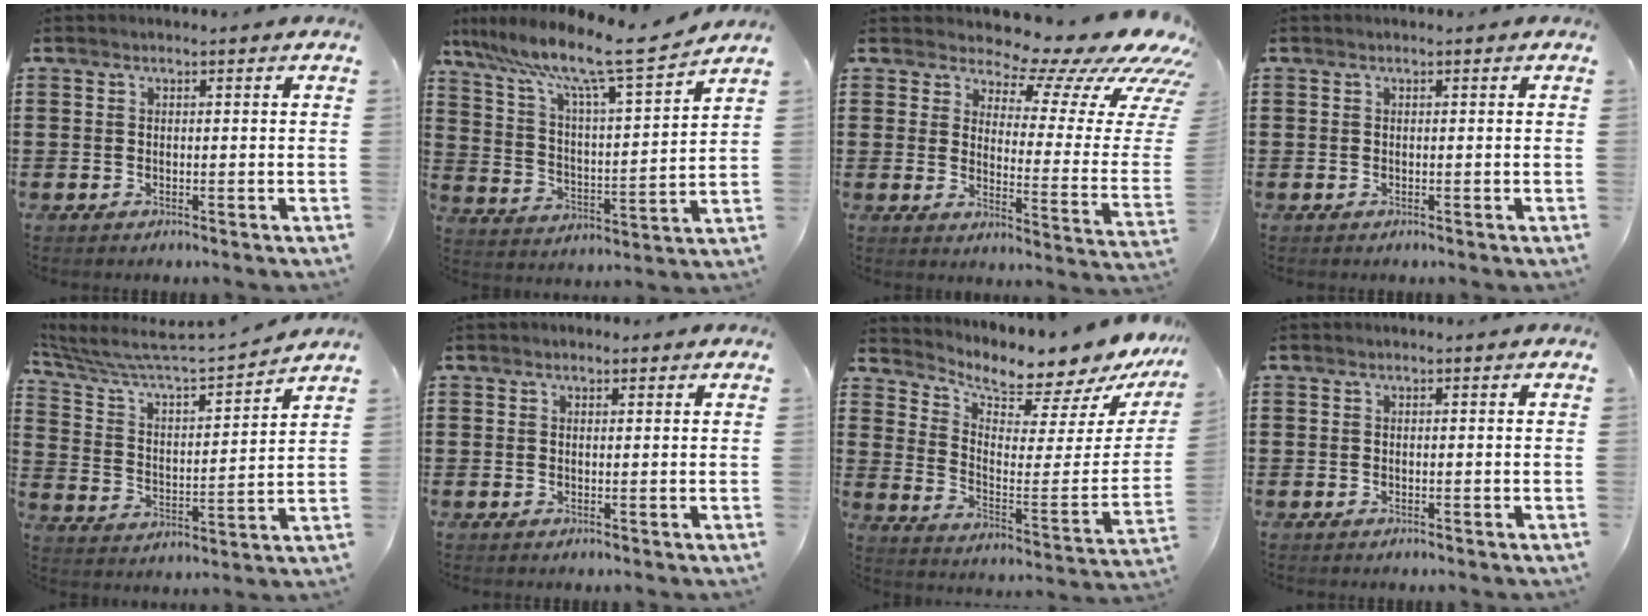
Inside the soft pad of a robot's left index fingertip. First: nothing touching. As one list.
[{"total": 10.4, "force": [8.6, 0.0, 5.7], "torque": [-0.143, -0.060, 0.139]}, {"total": 10.7, "force": [8.7, 3.1, 5.4], "torque": [-0.084, -0.083, 0.139]}, {"total": 0.0}, {"total": 5.9, "force": [5.5, 0.4, 2.0], "torque": [-0.067, -0.047, 0.088]}, {"total": 0.7, "force": [0.3, 0.5, 0.3], "torque": [-0.006, 0.005, 0.006]}, {"total": 6.0, "force": [5.6, 1.1, 1.9], "torque": [-0.047, -0.066, 0.087]}, {"total": 0.0}]